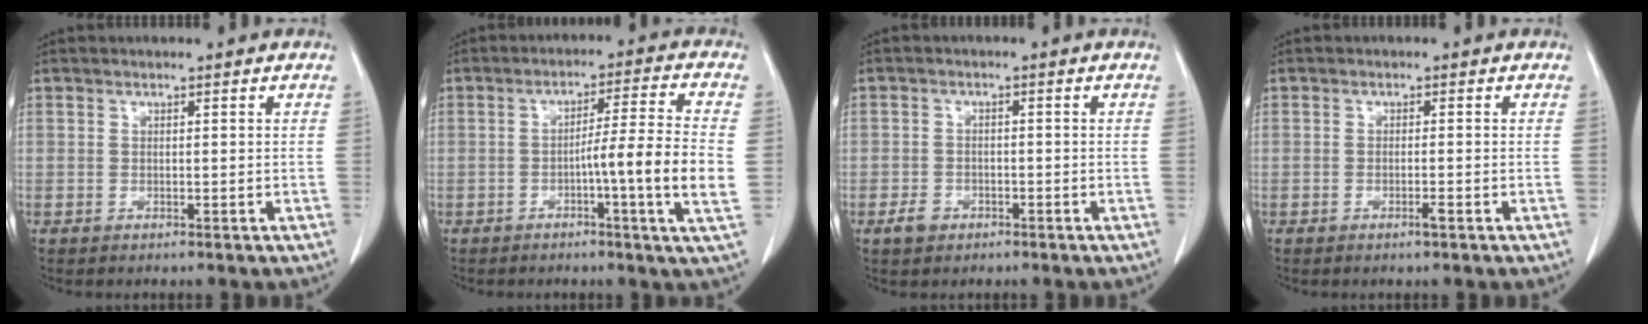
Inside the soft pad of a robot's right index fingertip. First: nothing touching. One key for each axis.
{"total": 10.3, "fx": -1.9, "fy": -1.3, "fz": 10.0, "tx": -0.155, "ty": -0.004, "tz": -0.036}
{"total": 2.7, "fx": -1.5, "fy": 2.1, "fz": 0.8, "tx": -0.012, "ty": 0.006, "tz": -0.021}
{"total": 1.3, "fx": -0.8, "fy": 0.0, "fz": 1.0, "tx": -0.021, "ty": -0.001, "tz": -0.013}